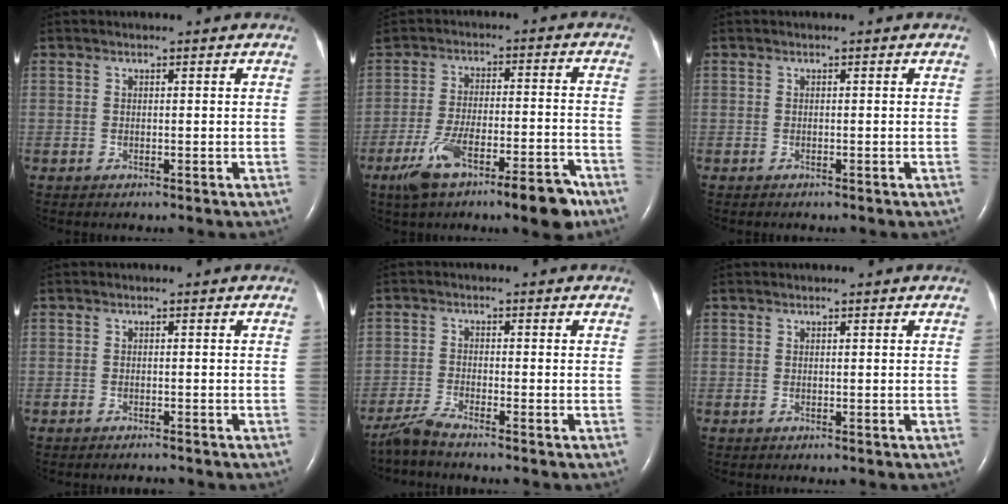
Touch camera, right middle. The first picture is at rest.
{"total": 12.0, "force": [-7.8, 2.3, 8.8], "torque": [-0.148, -0.001, -0.124]}
{"total": 0.5, "force": [-0.4, 0.1, 0.3], "torque": [-0.013, -0.003, -0.005]}
{"total": 1.4, "force": [-1.4, 0.3, 0.4], "torque": [-0.005, -0.002, -0.015]}
{"total": 3.4, "force": [-3.1, -0.5, 1.3], "torque": [-0.037, -0.015, -0.069]}
{"total": 0.0}